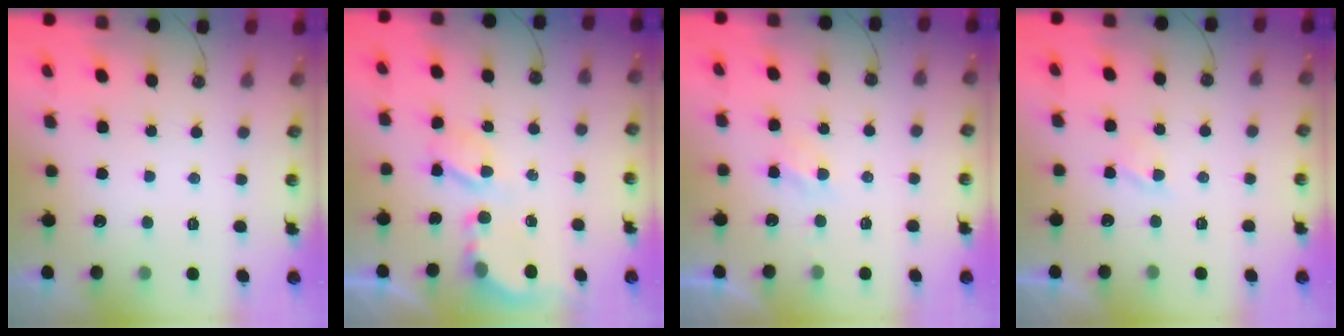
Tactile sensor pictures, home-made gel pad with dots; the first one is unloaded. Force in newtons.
{"total": 5.3, "press": 5.3, "slide": 0.3}
{"total": 2.8, "press": 2.8, "slide": 0.2}
{"total": 0.9, "press": 0.9, "slide": 0.1}